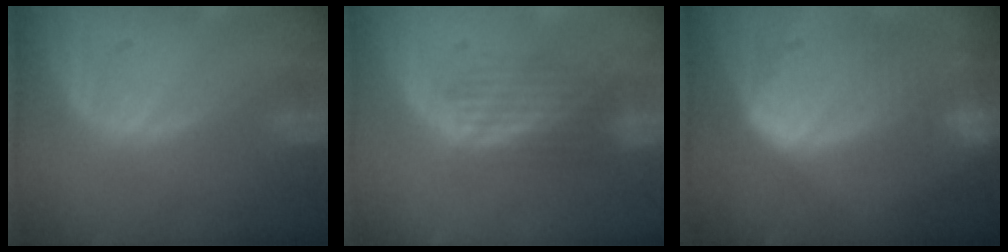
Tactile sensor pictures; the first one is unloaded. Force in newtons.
{"total": 4.3, "press": 4.3, "slide": 0.2}
{"total": 10.3, "press": 8.8, "slide": 5.2}